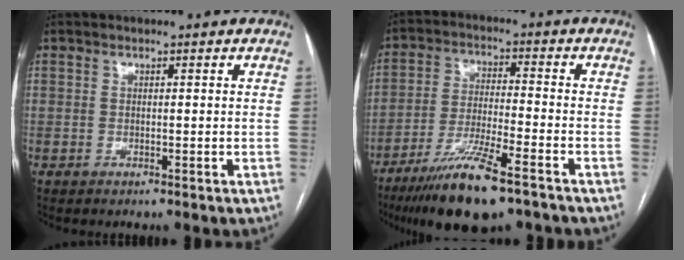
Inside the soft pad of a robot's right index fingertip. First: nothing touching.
{"total": 12.7, "force": [-8.7, 1.3, 9.2], "torque": [-0.173, -0.029, -0.152]}